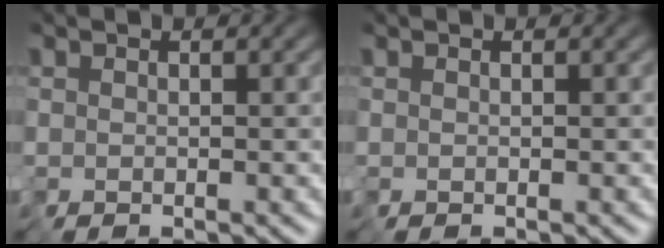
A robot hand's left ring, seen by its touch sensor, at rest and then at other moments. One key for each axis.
{"total": 0.0}